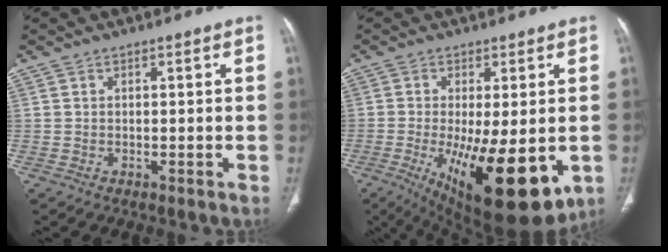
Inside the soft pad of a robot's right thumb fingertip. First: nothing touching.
{"total": 19.8, "force": [-5.6, 7.0, 17.7], "torque": [-0.257, -0.031, -0.063]}